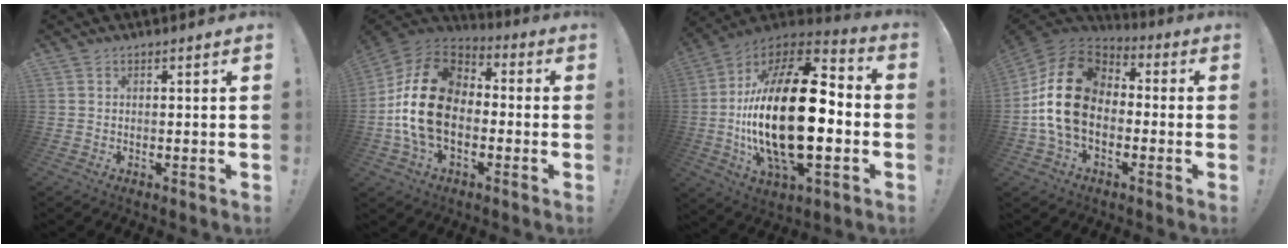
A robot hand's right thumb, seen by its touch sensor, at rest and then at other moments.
{"total": 20.2, "force": [-1.5, 13.7, 14.9], "torque": [-0.278, 0.030, -0.016]}
{"total": 30.7, "force": [-3.0, 13.7, 27.3], "torque": [-0.529, 0.010, -0.051]}
{"total": 20.0, "force": [0.0, 14.0, 14.2], "torque": [-0.260, 0.024, 0.008]}